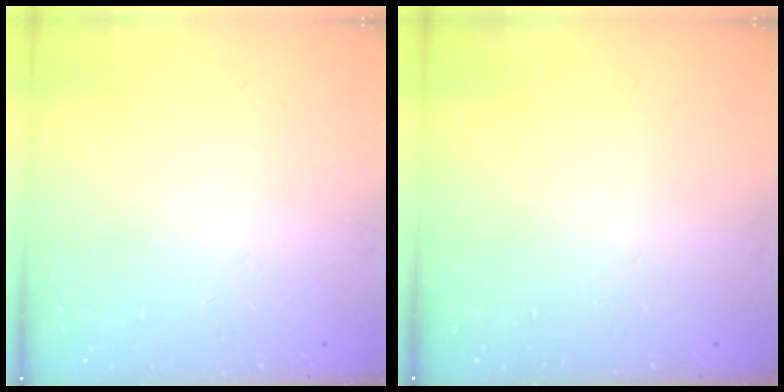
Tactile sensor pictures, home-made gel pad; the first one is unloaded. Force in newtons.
{"total": 0.0}